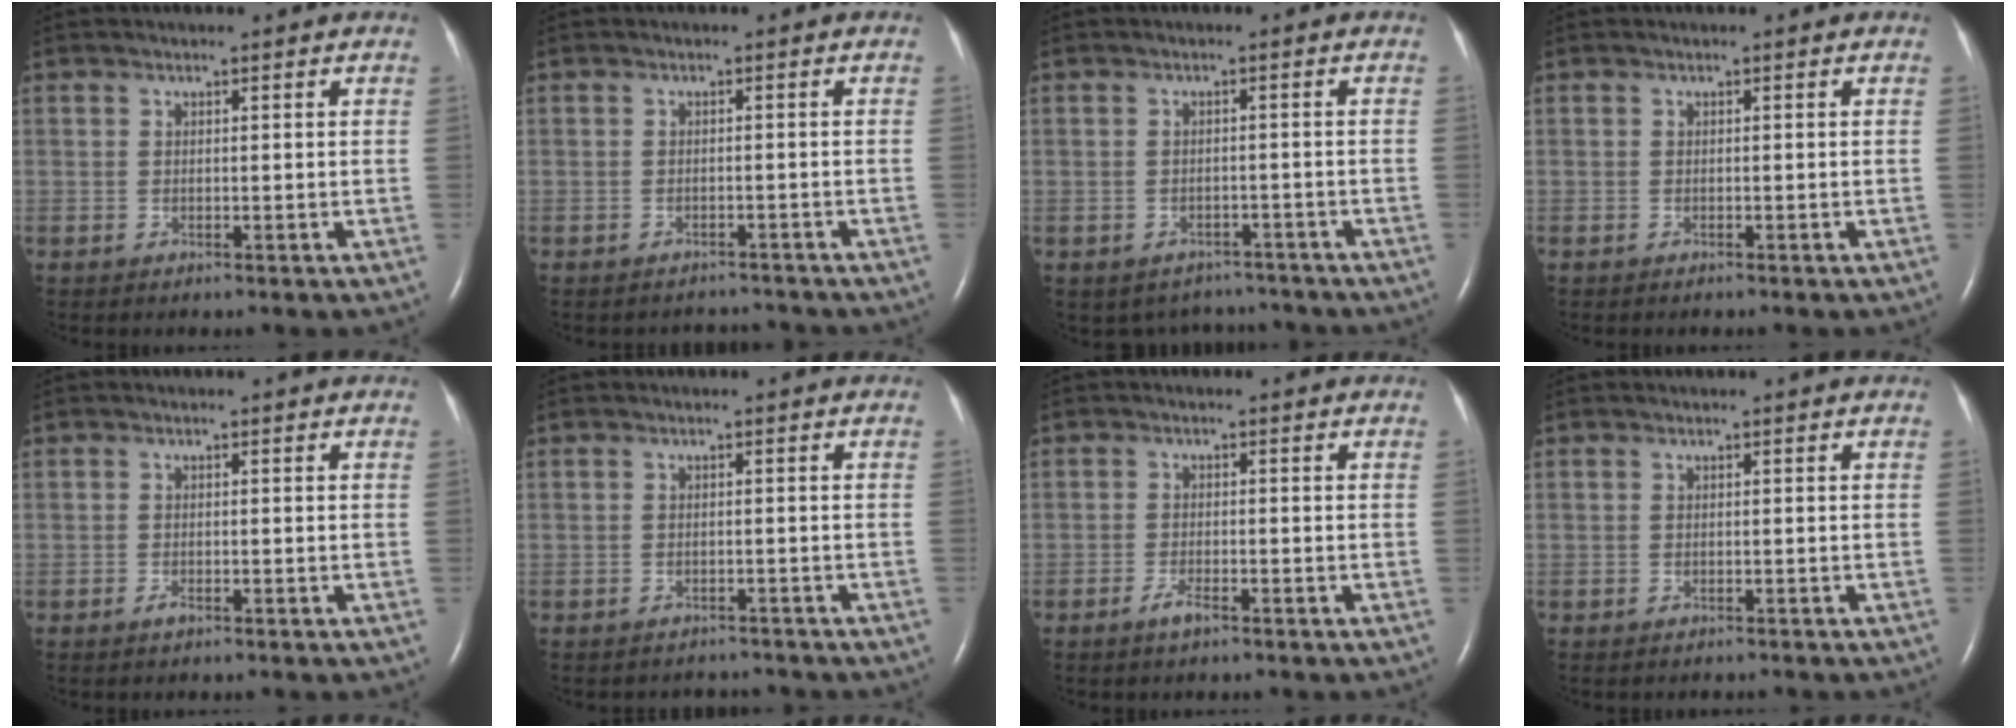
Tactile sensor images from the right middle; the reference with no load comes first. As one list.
[{"total": 2.7, "force": [-2.6, 0.5, -0.7], "torque": [0.010, -0.004, -0.036]}, {"total": 5.9, "force": [-5.1, 2.9, 0.0], "torque": [0.004, 0.016, -0.061]}, {"total": 0.0}, {"total": 0.9, "force": [-0.6, 0.2, 0.6], "torque": [-0.013, 0.001, -0.009]}, {"total": 3.0, "force": [-2.8, 0.8, -0.4], "torque": [0.005, -0.002, -0.039]}, {"total": 2.1, "force": [-1.5, 0.4, 1.5], "torque": [-0.035, -0.002, -0.029]}, {"total": 1.3, "force": [-1.2, 0.3, 0.3], "torque": [-0.010, -0.004, -0.016]}]